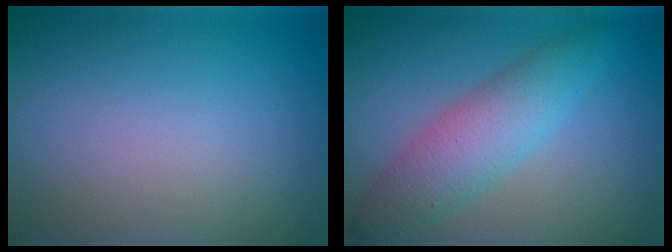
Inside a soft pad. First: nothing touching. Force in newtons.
{"total": 5.0, "press": 5.0, "slide": 0.1}